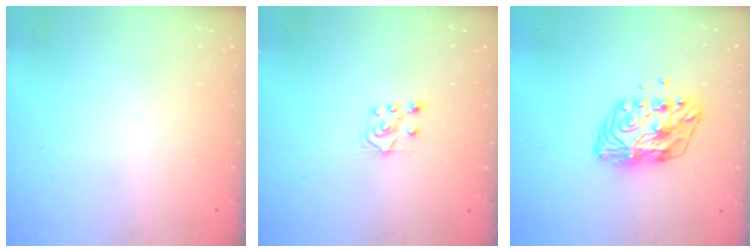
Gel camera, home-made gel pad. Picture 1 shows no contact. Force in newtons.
{"total": 6.0, "press": 6.0, "slide": 0.4}
{"total": 9.7, "press": 9.7, "slide": 0.9}